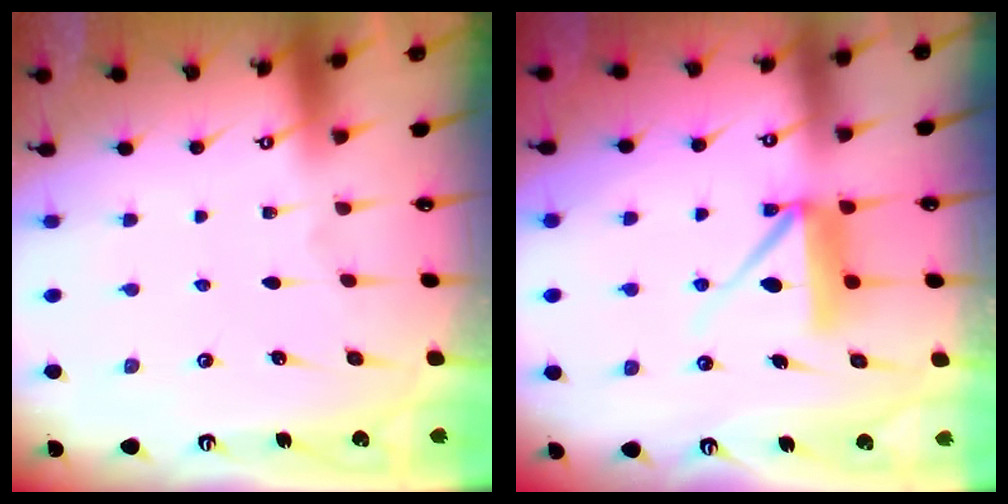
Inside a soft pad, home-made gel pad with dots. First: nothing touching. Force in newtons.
{"total": 8.8, "press": 8.8, "slide": 0.9}